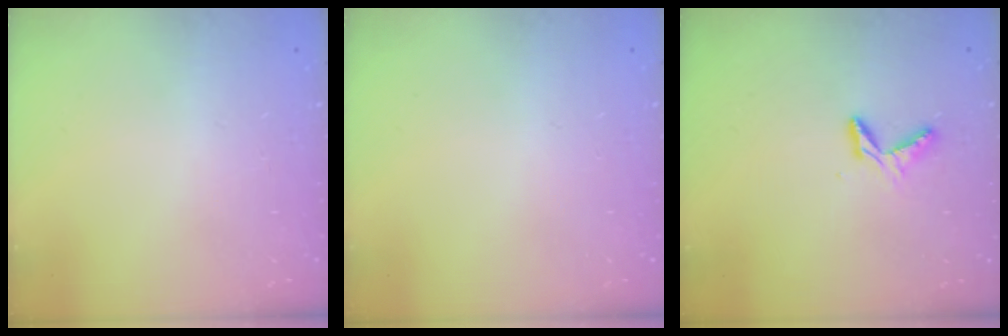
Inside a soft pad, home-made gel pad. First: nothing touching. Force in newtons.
{"total": 0.0}
{"total": 5.0, "press": 4.9, "slide": 0.5}